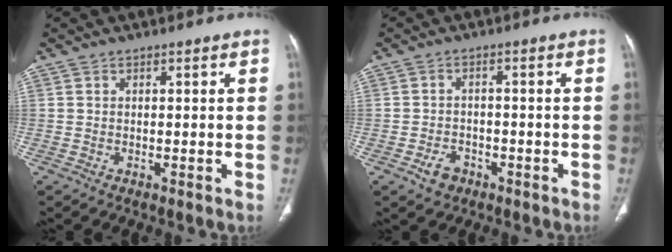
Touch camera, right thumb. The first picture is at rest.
{"total": 3.6, "force": [-2.0, 2.6, 1.6], "torque": [-0.021, 0.018, -0.027]}